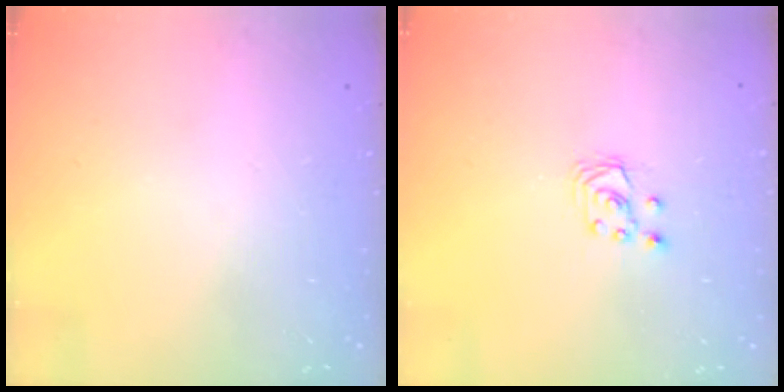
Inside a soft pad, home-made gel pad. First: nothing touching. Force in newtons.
{"total": 2.6, "press": 2.6, "slide": 0.3}